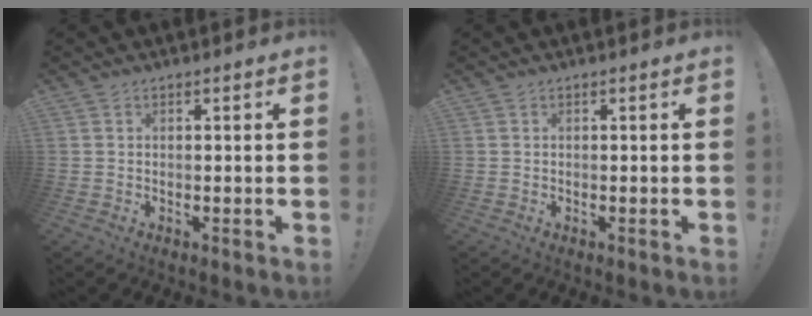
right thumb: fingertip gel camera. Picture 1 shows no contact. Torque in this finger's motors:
{"motor_torque": [0.02, 0.05, -0.01, -0.01, 0.00]}